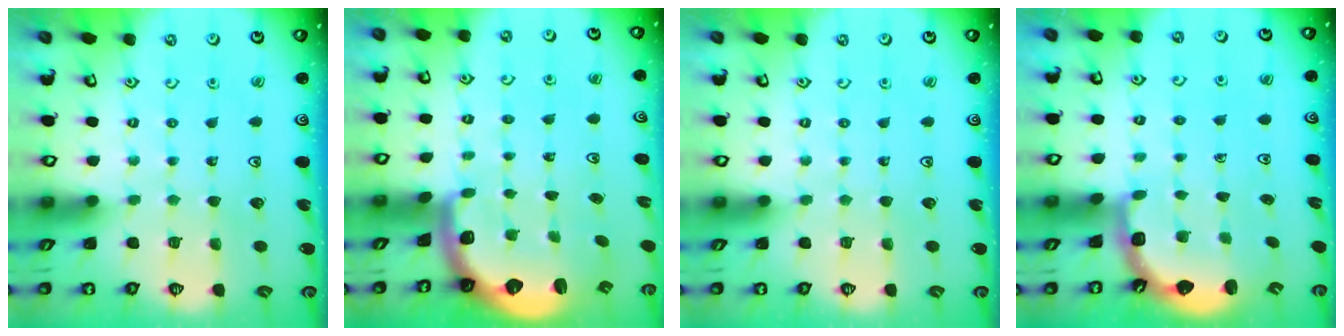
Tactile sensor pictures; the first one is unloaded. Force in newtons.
{"total": 2.1, "press": 1.9, "slide": 0.9}
{"total": 0.0}
{"total": 2.6, "press": 2.3, "slide": 1.3}